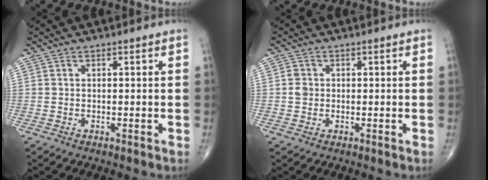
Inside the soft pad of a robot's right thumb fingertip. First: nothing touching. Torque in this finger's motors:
{"motor_torque": [0.10, -0.13, 0.17, 0.20, 0.02]}